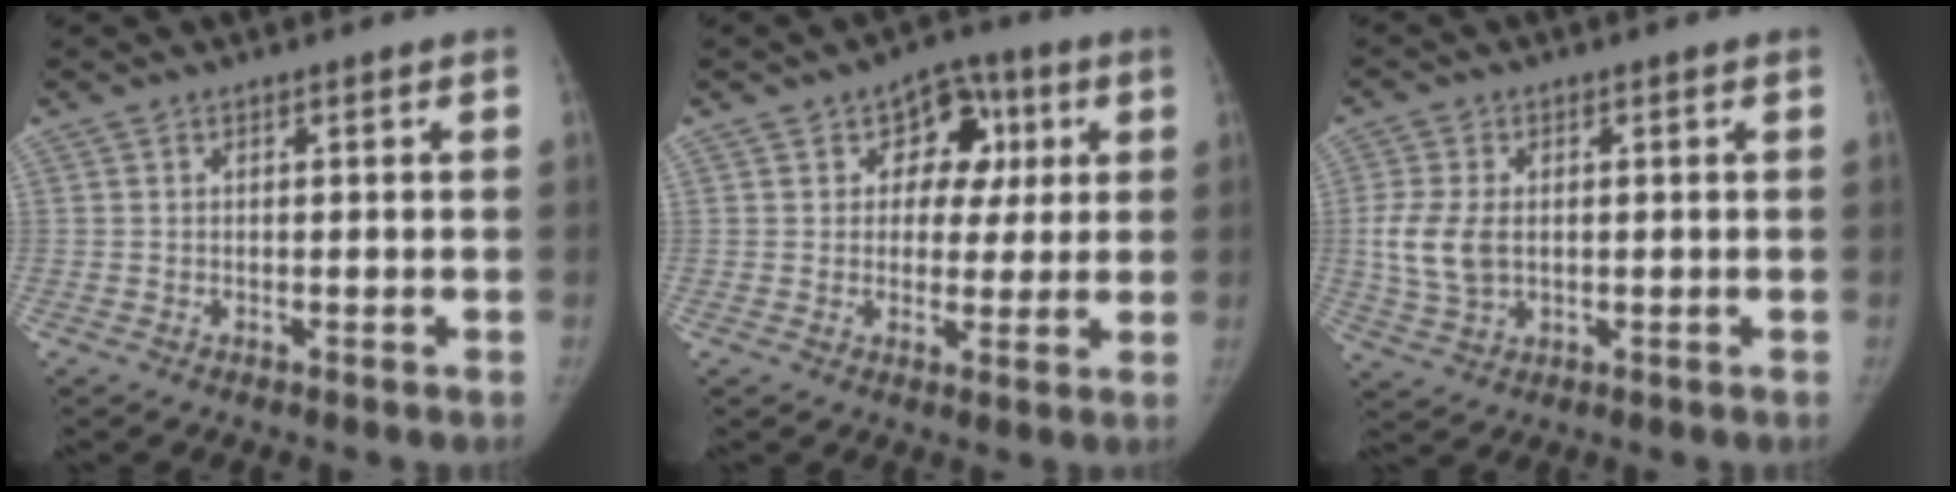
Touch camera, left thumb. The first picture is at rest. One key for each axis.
{"total": 9.1, "fx": 2.7, "fy": 6.9, "fz": 5.3, "tx": -0.015, "ty": 0.001, "tz": 0.031}
{"total": 7.5, "fx": 0.1, "fy": 5.0, "fz": 5.7, "tx": -0.122, "ty": -0.001, "tz": 0.008}